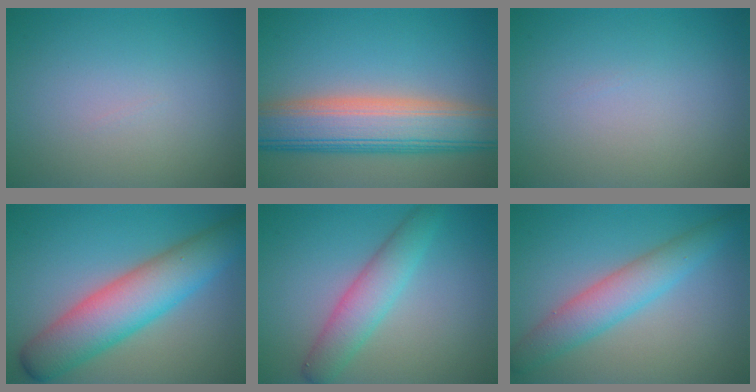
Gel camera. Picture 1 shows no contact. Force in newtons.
{"total": 9.2, "press": 9.2, "slide": 0.5}
{"total": 0.0}
{"total": 8.2, "press": 8.2, "slide": 0.2}
{"total": 3.8, "press": 3.8, "slide": 0.1}
{"total": 4.4, "press": 4.4, "slide": 0.2}